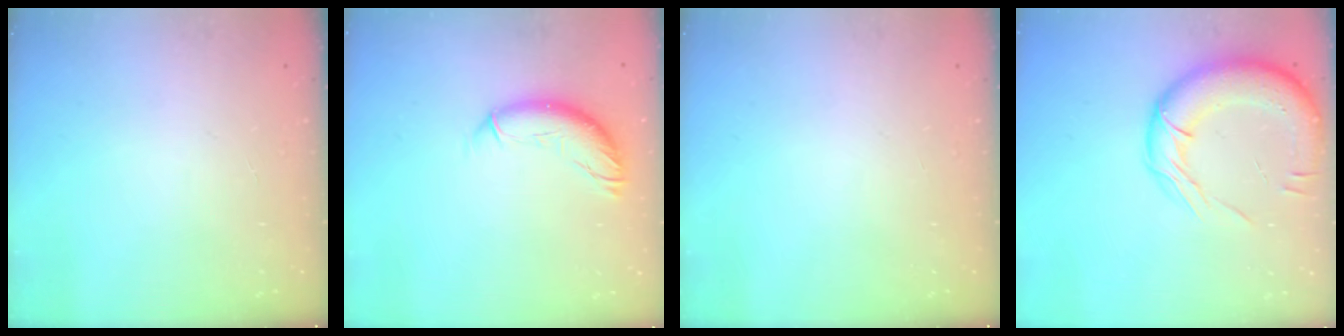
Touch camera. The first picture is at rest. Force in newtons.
{"total": 10.9, "press": 10.6, "slide": 2.2}
{"total": 0.0}
{"total": 16.5, "press": 16.1, "slide": 3.4}